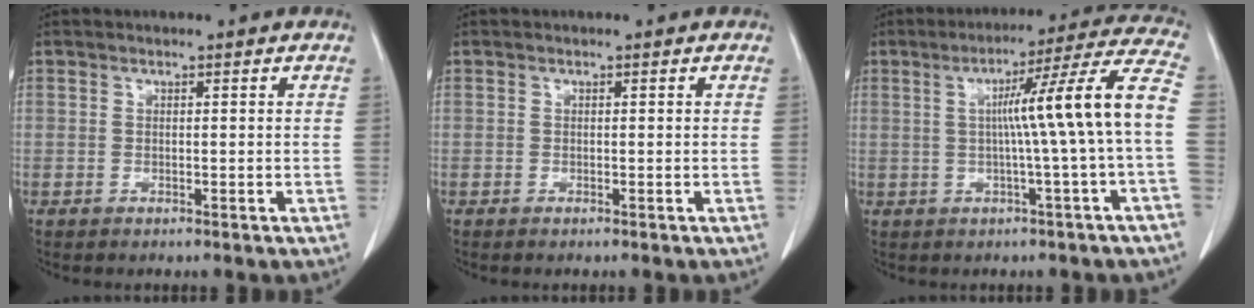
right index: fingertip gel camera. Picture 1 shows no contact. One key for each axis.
{"total": 0.0}
{"total": 13.0, "fx": -0.2, "fy": -2.0, "fz": 12.9, "tx": -0.177, "ty": 0.020, "tz": -0.004}